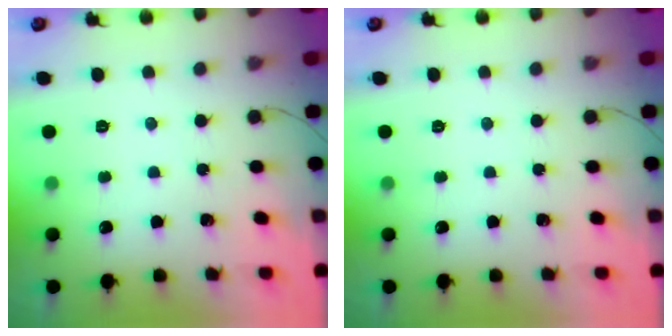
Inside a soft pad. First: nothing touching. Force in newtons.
{"total": 0.0}